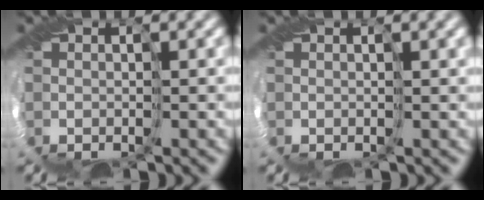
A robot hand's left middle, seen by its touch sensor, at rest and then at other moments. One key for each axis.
{"total": 1.5, "fx": 0.8, "fy": 0.2, "fz": 1.2, "tx": -0.016, "ty": 0.002, "tz": 0.010}